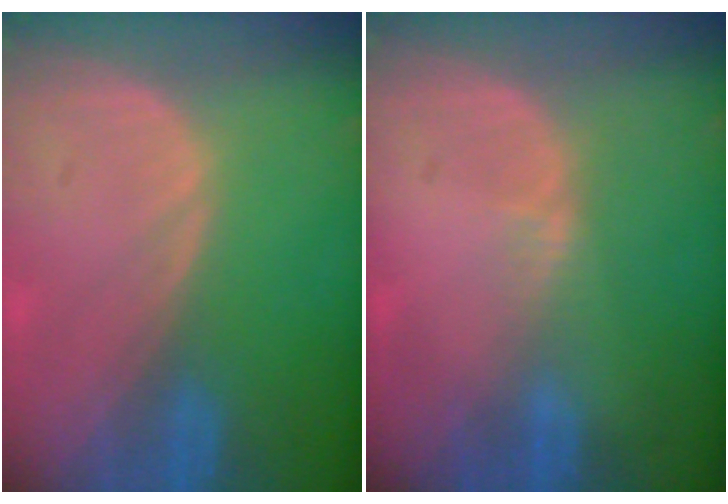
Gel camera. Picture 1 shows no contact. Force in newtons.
{"total": 0.8, "press": 0.8, "slide": 0.4}